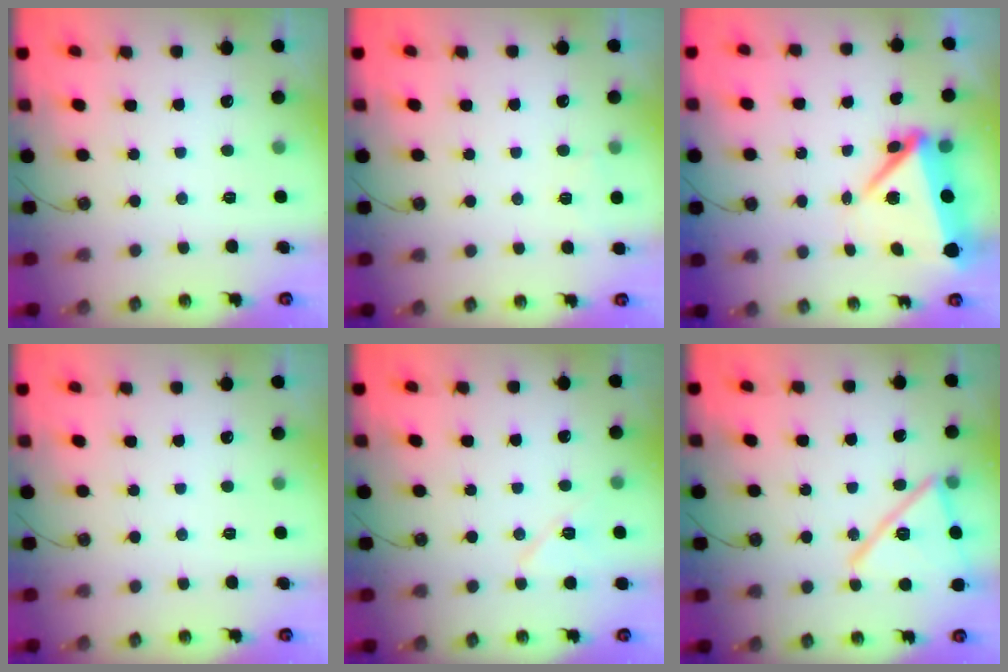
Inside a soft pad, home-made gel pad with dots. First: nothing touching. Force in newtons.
{"total": 3.6, "press": 2.5, "slide": 2.6}
{"total": 9.2, "press": 8.3, "slide": 4.1}
{"total": 0.0}
{"total": 8.6, "press": 8.0, "slide": 3.2}
{"total": 17.0, "press": 17.0, "slide": 0.5}